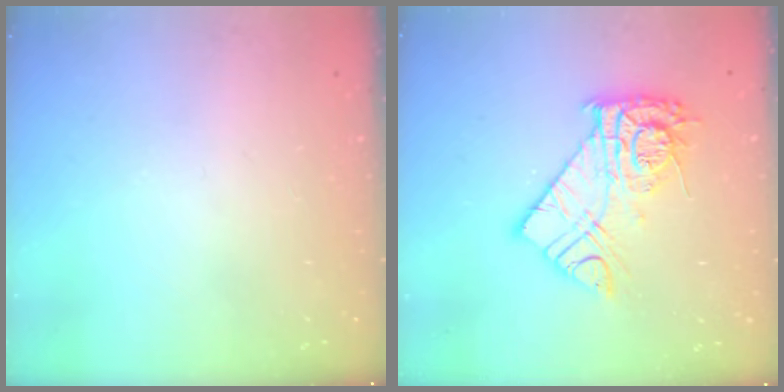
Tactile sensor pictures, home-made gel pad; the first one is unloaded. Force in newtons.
{"total": 13.4, "press": 13.3, "slide": 1.4}